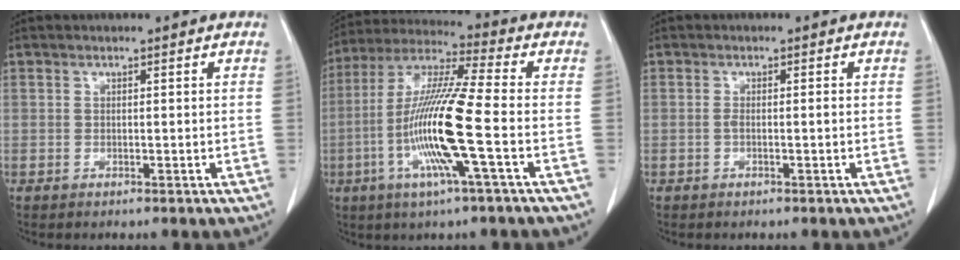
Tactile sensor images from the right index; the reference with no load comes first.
{"total": 14.7, "force": [-3.6, -0.4, 14.2], "torque": [-0.289, -0.008, -0.081]}
{"total": 1.0, "force": [-0.3, 0.1, 1.0], "torque": [-0.018, 0.000, -0.004]}